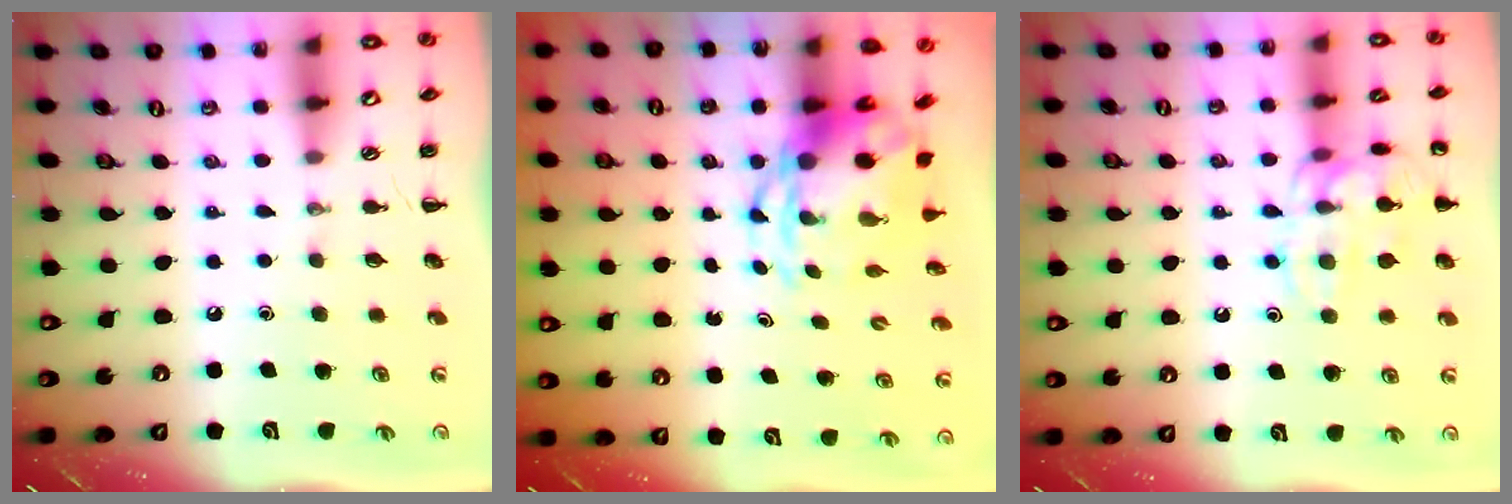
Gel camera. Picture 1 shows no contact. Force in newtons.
{"total": 6.0, "press": 5.8, "slide": 1.6}
{"total": 13.5, "press": 13.5, "slide": 0.6}